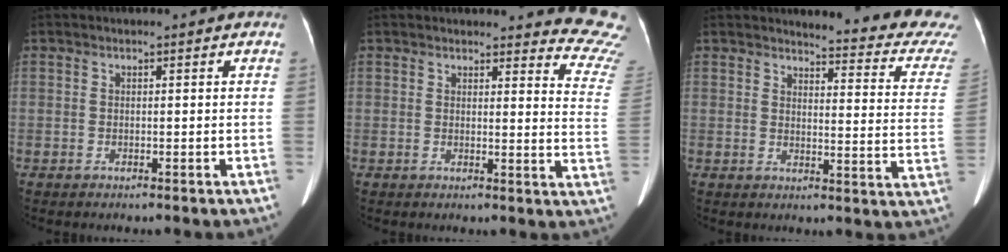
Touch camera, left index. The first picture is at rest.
{"total": 11.1, "force": [11.1, 1.1, 0.8], "torque": [0.034, -0.111, 0.074]}
{"total": 15.2, "force": [14.7, -0.1, 3.6], "torque": [-0.031, -0.114, 0.139]}